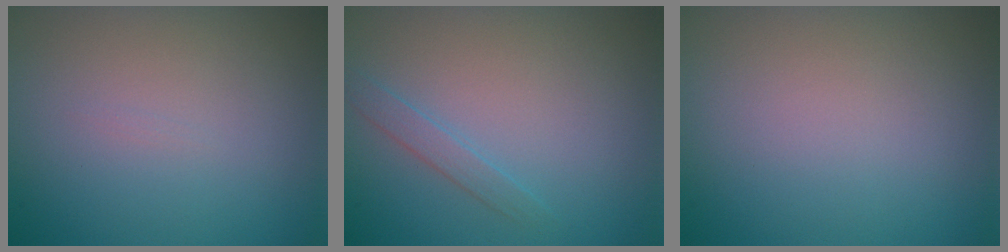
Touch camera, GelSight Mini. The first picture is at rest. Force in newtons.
{"total": 1.3, "press": 1.3, "slide": 0.0}
{"total": 0.0}